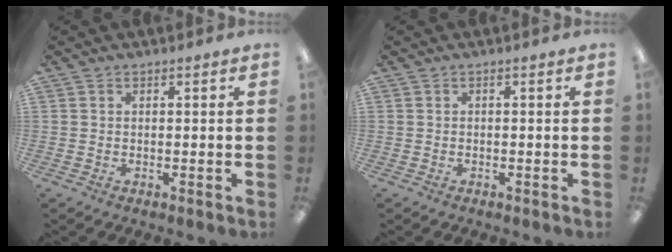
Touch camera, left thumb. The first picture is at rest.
{"total": 0.0}